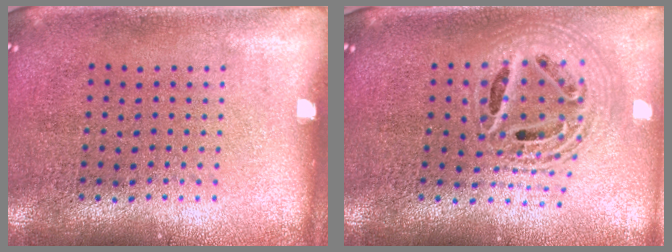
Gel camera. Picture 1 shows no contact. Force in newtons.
{"total": 2.2, "press": 1.6, "slide": 1.4}